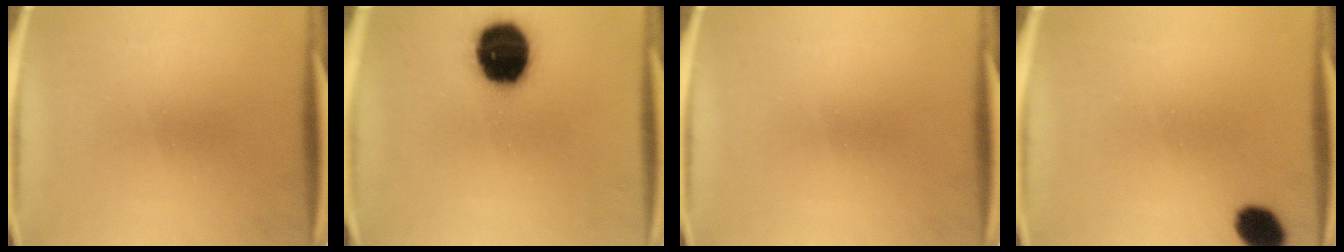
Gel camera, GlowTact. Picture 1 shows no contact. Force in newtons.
{"total": 18.1}
{"total": 0.0}
{"total": 6.3}